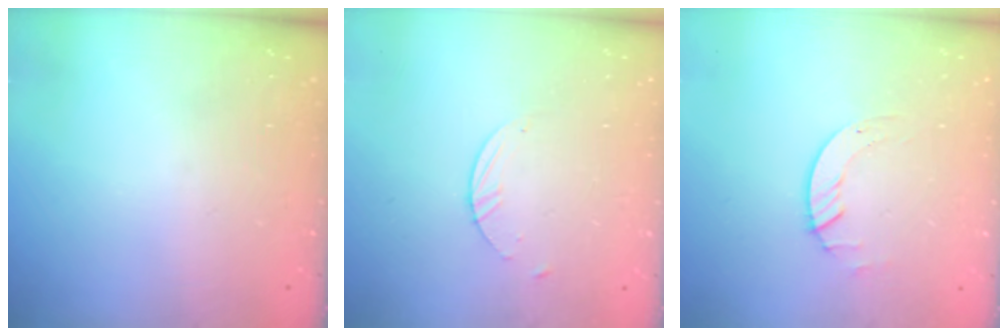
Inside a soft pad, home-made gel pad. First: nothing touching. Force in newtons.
{"total": 2.1, "press": 2.1, "slide": 0.2}
{"total": 2.0, "press": 2.0, "slide": 0.2}